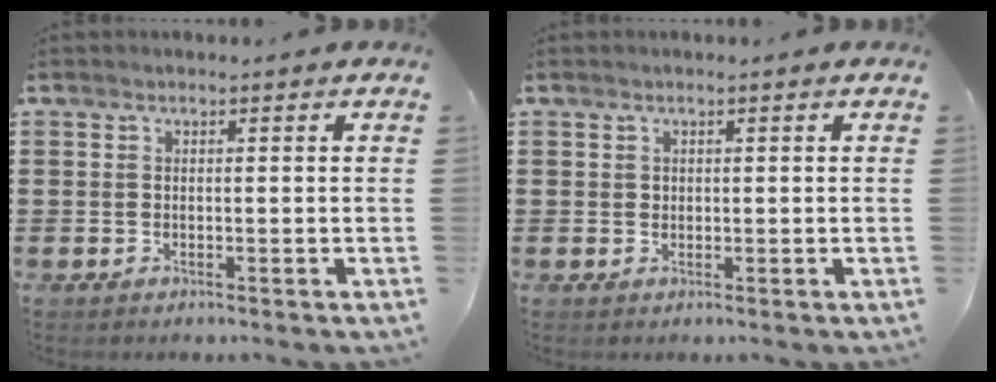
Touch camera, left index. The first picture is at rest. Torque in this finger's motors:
{"motor_torque": [0.01, 0.00, 0.02, 0.00]}